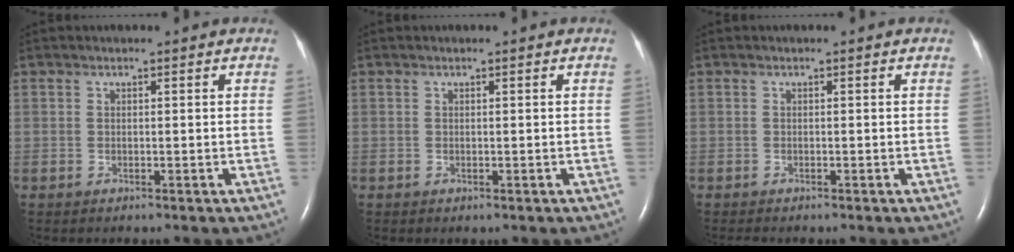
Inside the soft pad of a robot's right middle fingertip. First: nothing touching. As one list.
[{"total": 0.0}, {"total": 0.8, "force": [-0.7, 0.0, 0.3], "torque": [-0.009, -0.003, -0.010]}]